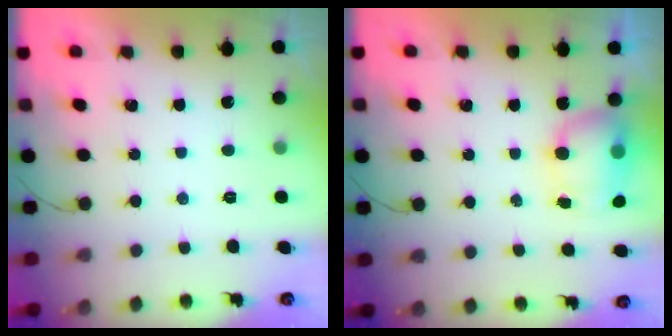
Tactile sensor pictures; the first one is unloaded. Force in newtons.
{"total": 8.6, "press": 7.8, "slide": 3.7}